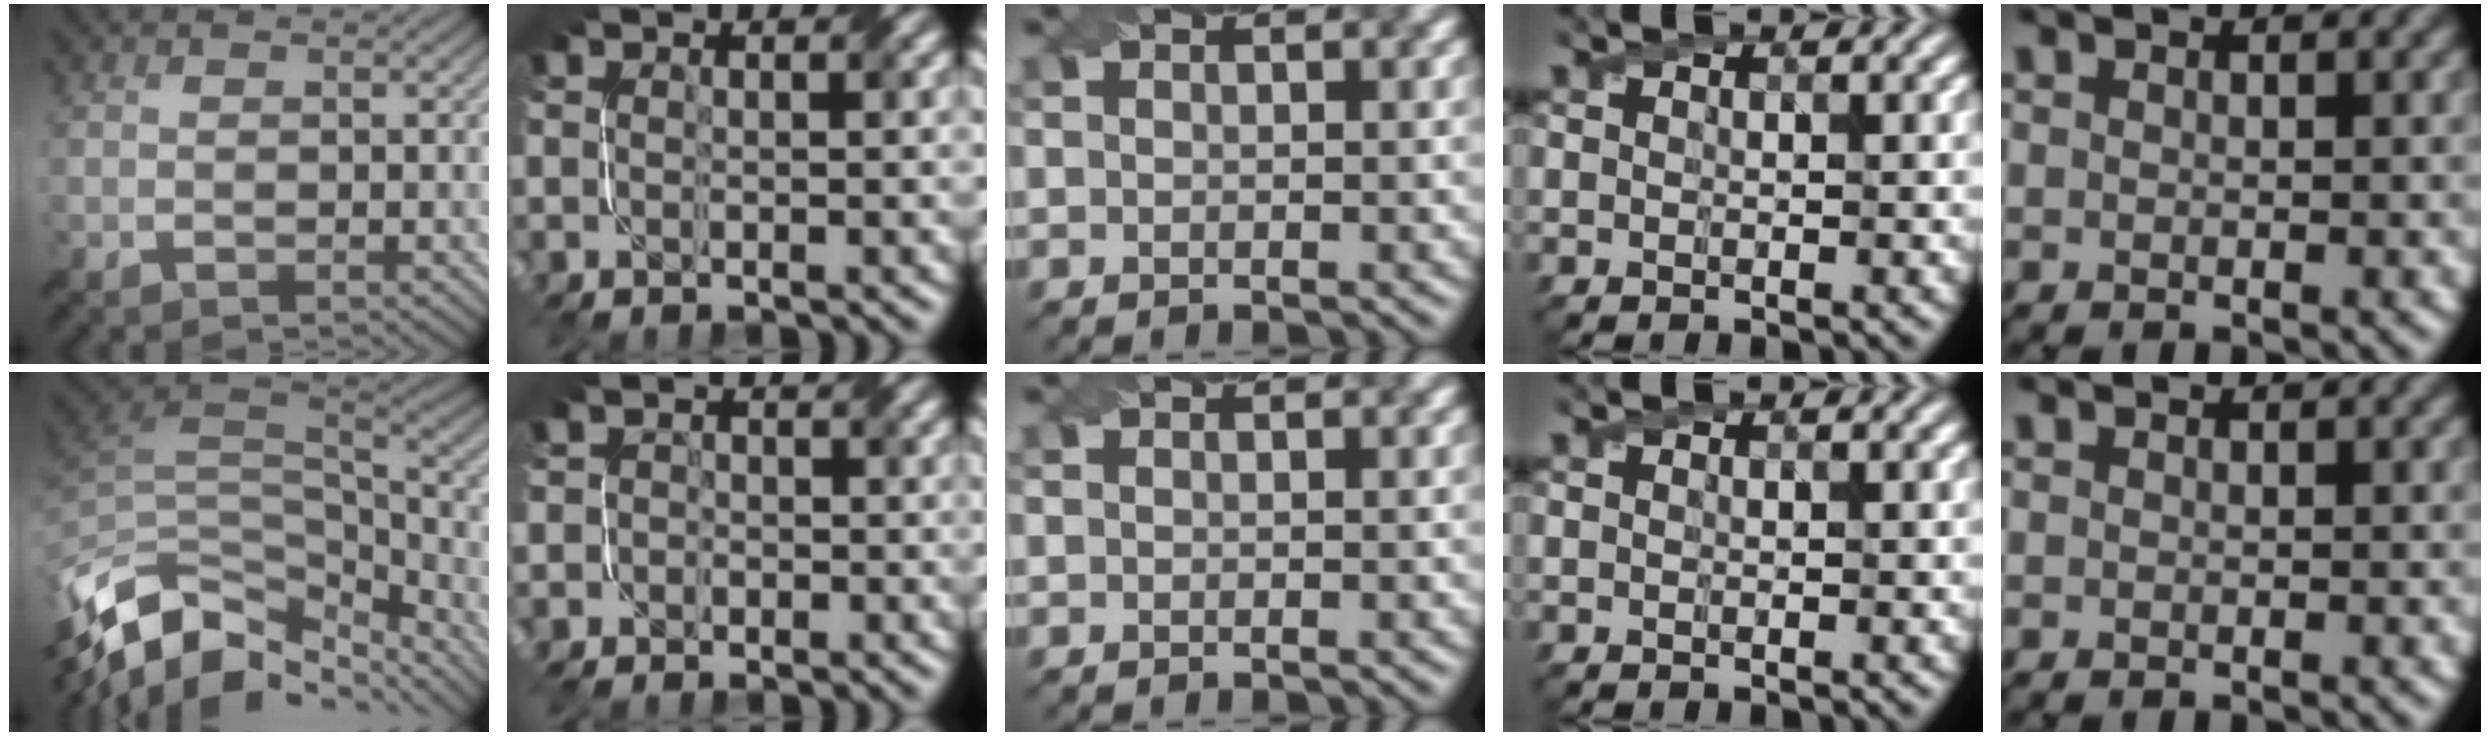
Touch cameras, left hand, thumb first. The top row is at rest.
{"thumb": {"total": 14.6, "force": [-8.0, 7.8, 9.4], "torque": [-0.246, -0.027, -0.127]}, "index": {"total": 2.5, "force": [-0.3, 2.5, 0.4], "torque": [0.009, 0.009, -0.027]}}